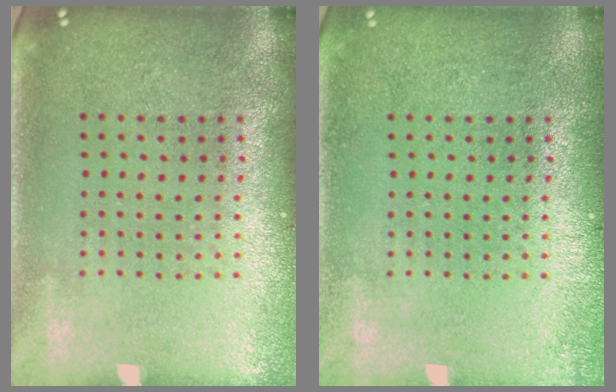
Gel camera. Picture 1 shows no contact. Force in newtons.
{"total": 0.9, "press": 0.9, "slide": 0.1}